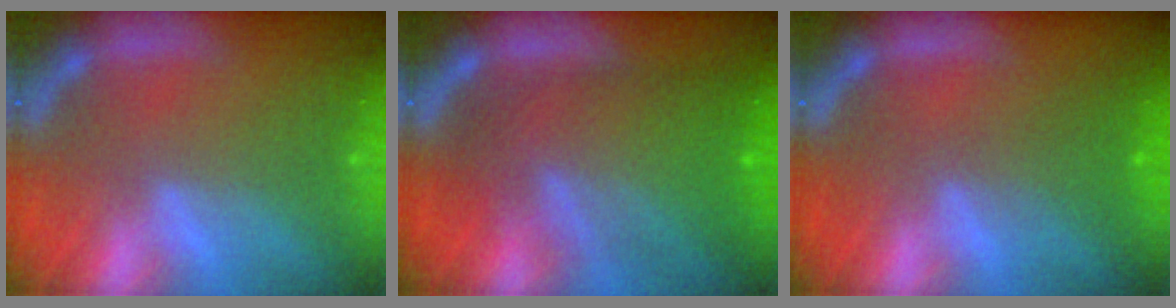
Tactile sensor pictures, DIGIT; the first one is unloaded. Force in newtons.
{"total": 9.5}
{"total": 2.0}